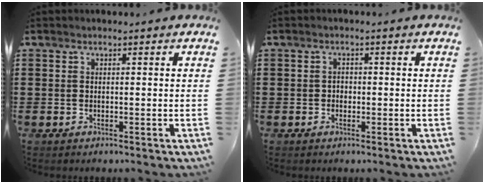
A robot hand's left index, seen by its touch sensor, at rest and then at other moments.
{"total": 1.1, "force": [-0.3, 0.9, 0.6], "torque": [-0.013, 0.006, -0.008]}